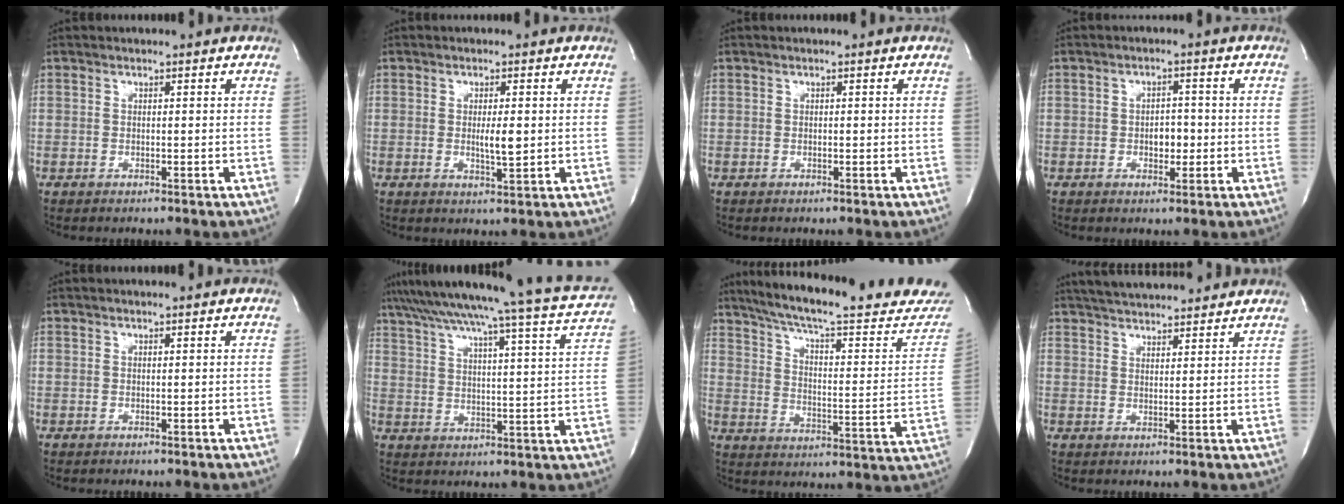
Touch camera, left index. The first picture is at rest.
{"total": 3.3, "force": [0.1, 0.6, 3.2], "torque": [-0.057, -0.006, 0.002]}
{"total": 0.0}
{"total": 3.2, "force": [-0.6, 1.8, 2.5], "torque": [-0.034, 0.005, -0.006]}
{"total": 0.7, "force": [0.6, -0.1, 0.3], "torque": [-0.003, 0.003, 0.012]}
{"total": 25.4, "force": [22.7, -1.1, 11.4], "torque": [-0.186, -0.038, 0.295]}
{"total": 27.6, "force": [24.0, 3.5, 13.1], "torque": [-0.200, -0.051, 0.311]}
{"total": 13.3, "force": [12.2, 2.0, 5.0], "torque": [-0.083, 0.032, 0.175]}